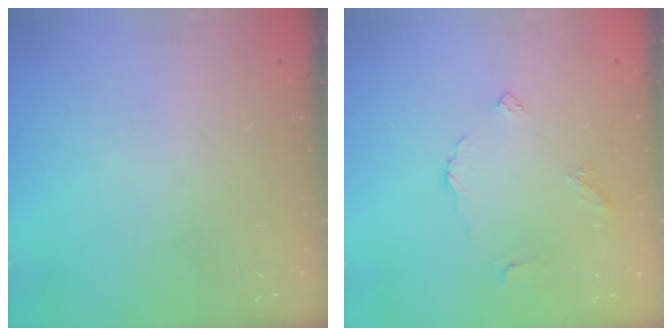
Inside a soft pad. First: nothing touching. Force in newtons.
{"total": 5.8, "press": 5.7, "slide": 0.6}